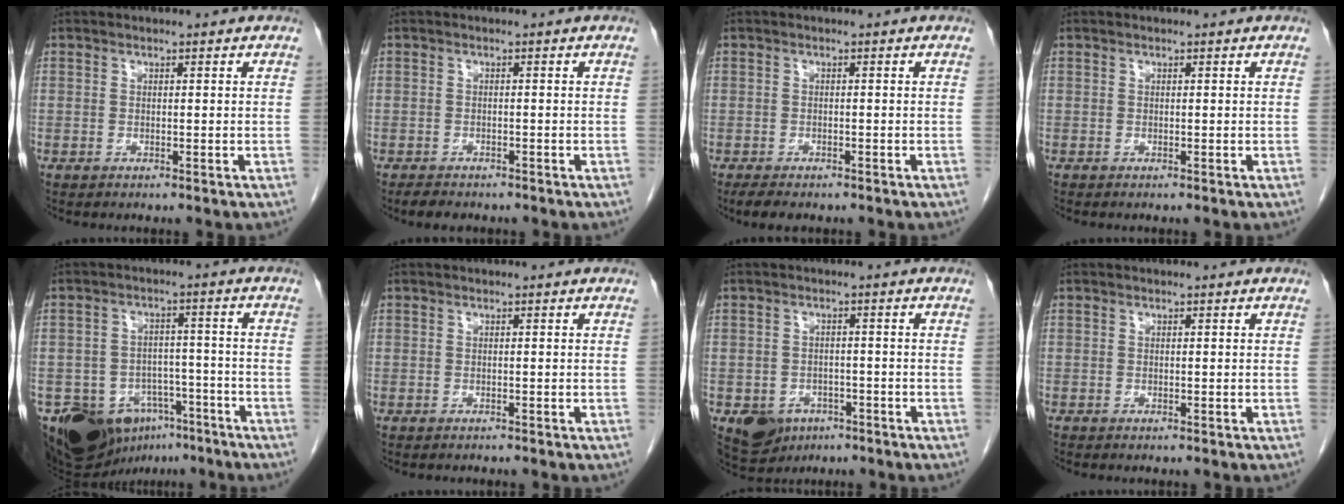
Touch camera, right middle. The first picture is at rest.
{"total": 2.9, "force": [-2.4, 1.1, 1.1], "torque": [-0.024, -0.004, -0.033]}
{"total": 3.5, "force": [-2.7, 1.2, 1.8], "torque": [-0.033, -0.007, -0.036]}
{"total": 0.0}
{"total": 13.9, "force": [-9.0, 8.7, 6.1], "torque": [-0.094, 0.022, -0.136]}
{"total": 0.6, "force": [-0.6, 0.1, 0.0], "torque": [-0.005, -0.001, -0.009]}
{"total": 6.5, "force": [-3.6, 5.0, 2.1], "torque": [-0.032, 0.004, -0.047]}
{"total": 0.0}